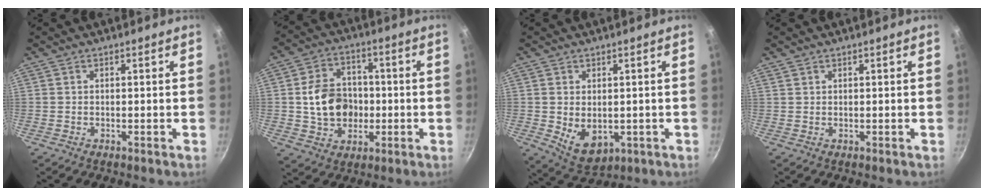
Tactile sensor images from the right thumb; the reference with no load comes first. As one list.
[{"total": 12.3, "force": [-0.5, 9.9, 7.3], "torque": [-0.096, 0.020, -0.004]}, {"total": 7.5, "force": [-0.3, 5.1, 5.4], "torque": [-0.077, -0.017, 0.014]}, {"total": 0.7, "force": [0.5, 0.4, 0.1], "torque": [0.000, -0.001, 0.008]}]